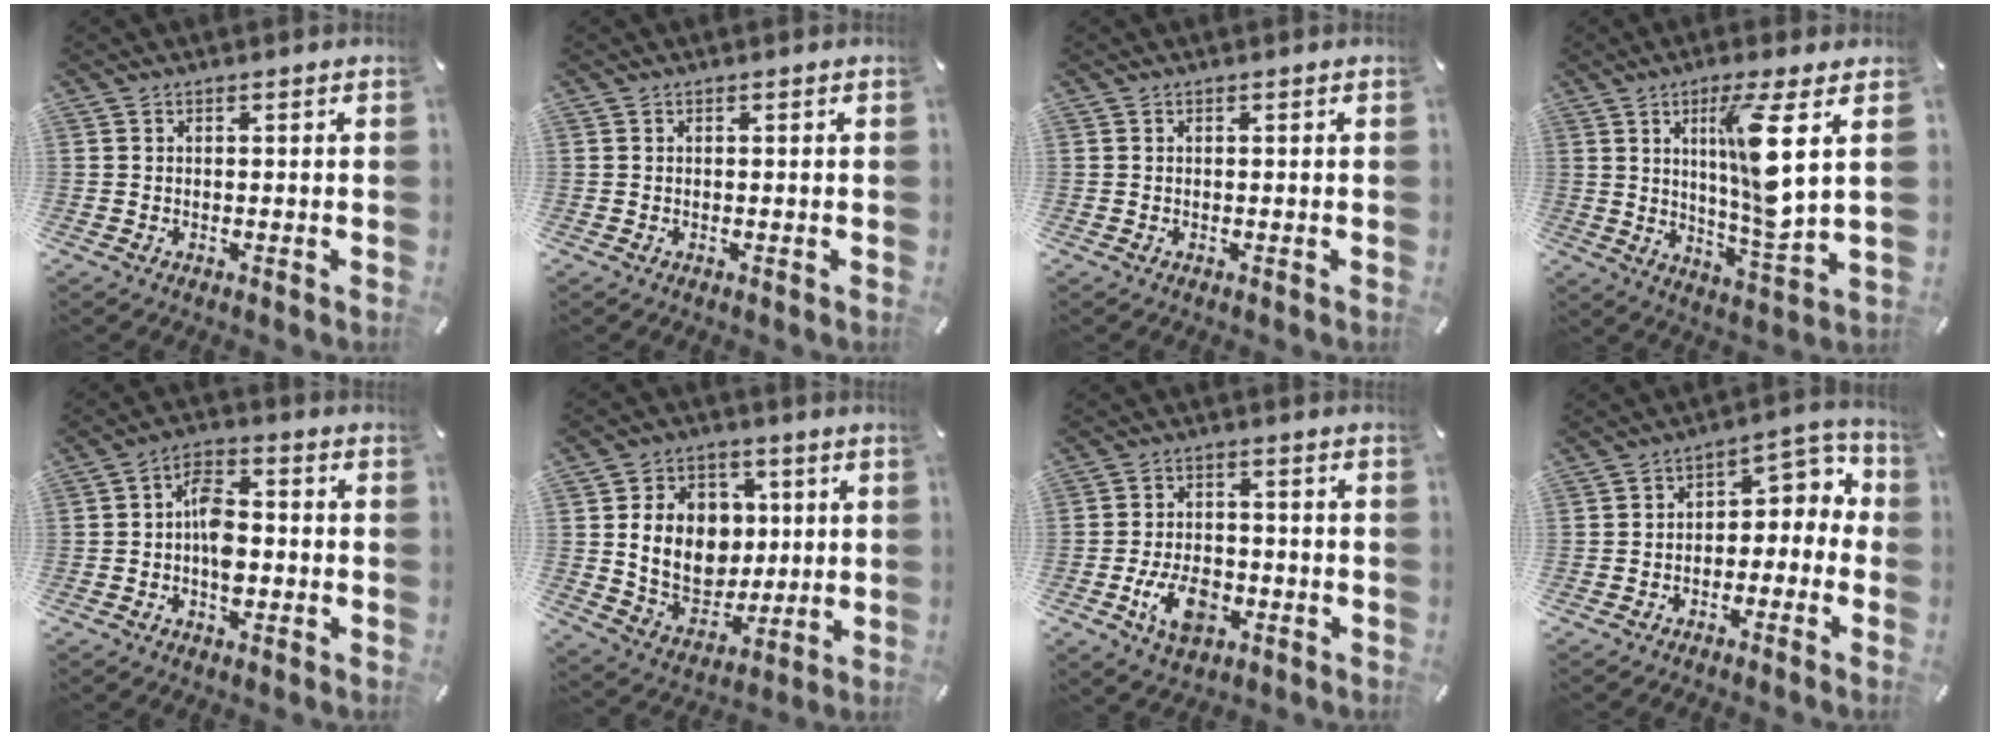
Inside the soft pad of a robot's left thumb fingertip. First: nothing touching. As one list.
[{"total": 0.0}, {"total": 0.0}, {"total": 13.9, "force": [4.0, 1.9, 13.2], "torque": [-0.224, -0.024, 0.056]}, {"total": 8.0, "force": [-1.5, 4.8, 6.2], "torque": [-0.114, 0.009, -0.028]}, {"total": 14.8, "force": [2.4, 12.4, 7.7], "torque": [-0.142, -0.003, 0.053]}, {"total": 9.6, "force": [-3.6, 6.0, 6.5], "torque": [-0.130, 0.008, -0.063]}, {"total": 5.8, "force": [-0.4, 4.7, 3.4], "torque": [-0.040, -0.003, -0.014]}]